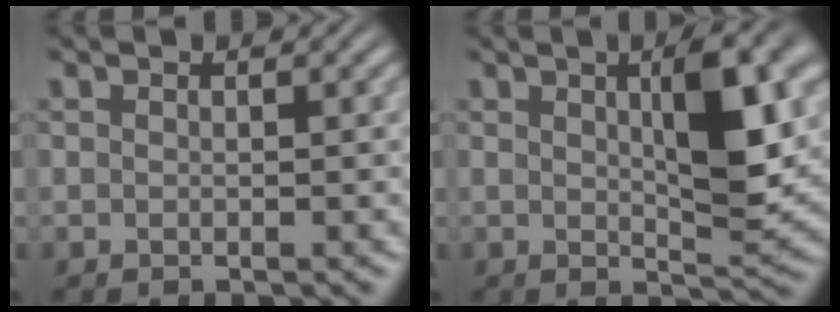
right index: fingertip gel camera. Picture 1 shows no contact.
{"total": 6.4, "force": [1.6, 1.2, 6.1], "torque": [-0.080, 0.002, 0.023]}